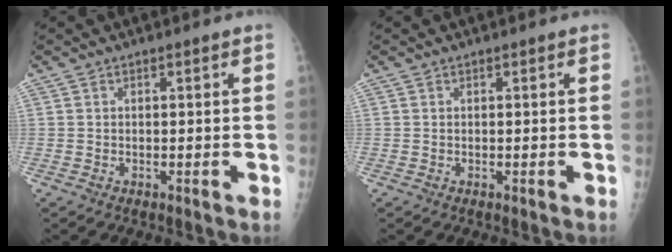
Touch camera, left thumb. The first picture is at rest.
{"total": 0.0}